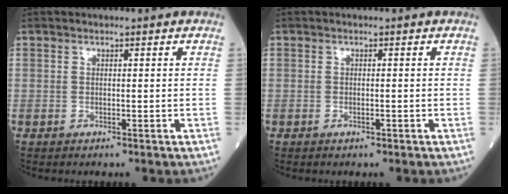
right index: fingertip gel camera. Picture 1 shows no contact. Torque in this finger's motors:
{"motor_torque": [0.04, -0.08, 0.04, 0.01]}